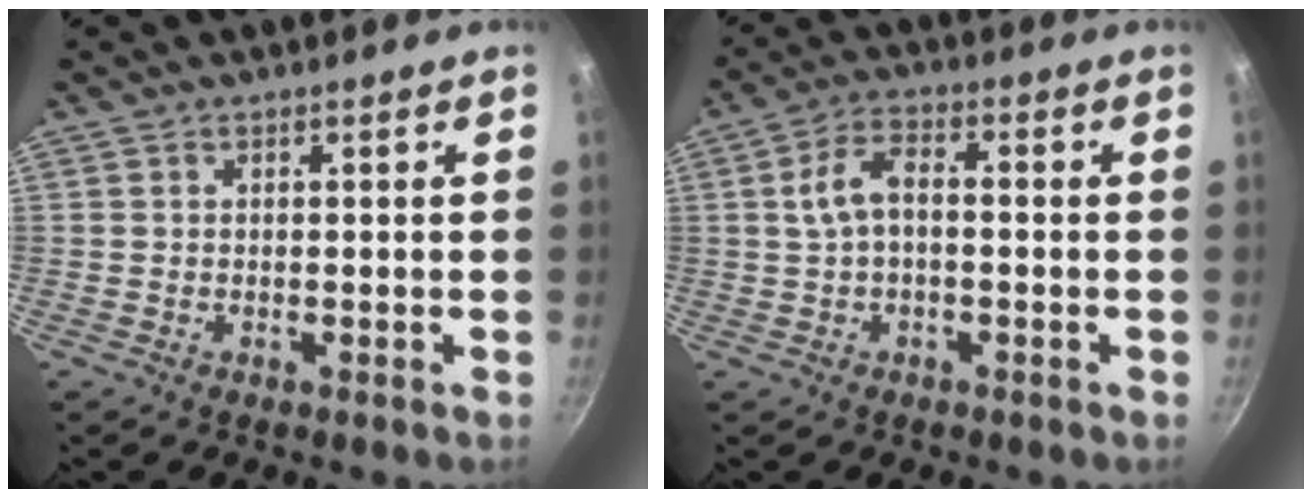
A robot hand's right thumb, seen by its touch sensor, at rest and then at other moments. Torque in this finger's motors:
{"motor_torque": [0.23, 0.06, -0.16, 0.25, 0.13]}